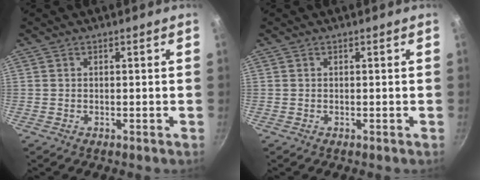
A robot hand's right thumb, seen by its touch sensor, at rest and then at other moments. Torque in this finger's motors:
{"motor_torque": [-0.01, 0.00, -0.02, -0.18, 0.01]}